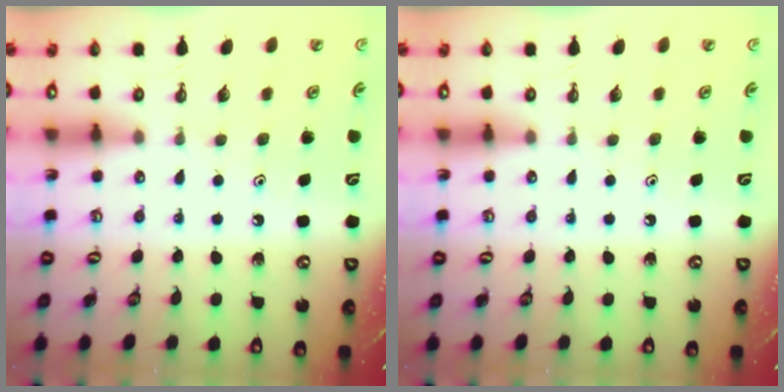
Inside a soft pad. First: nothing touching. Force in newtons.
{"total": 0.0}